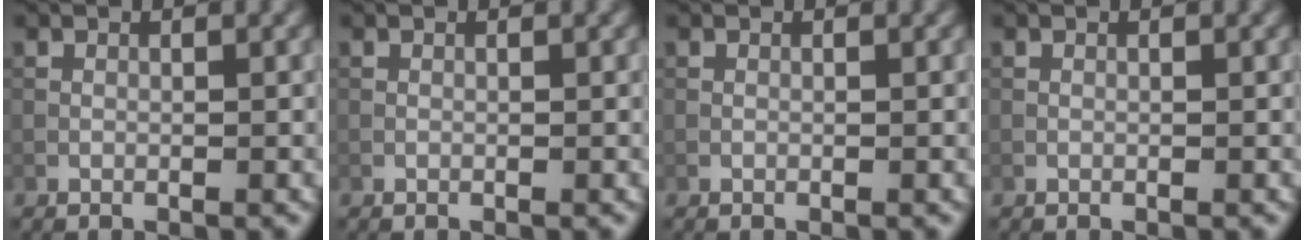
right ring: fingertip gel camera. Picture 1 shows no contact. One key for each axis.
{"total": 0.0}
{"total": 0.0}
{"total": 0.0}